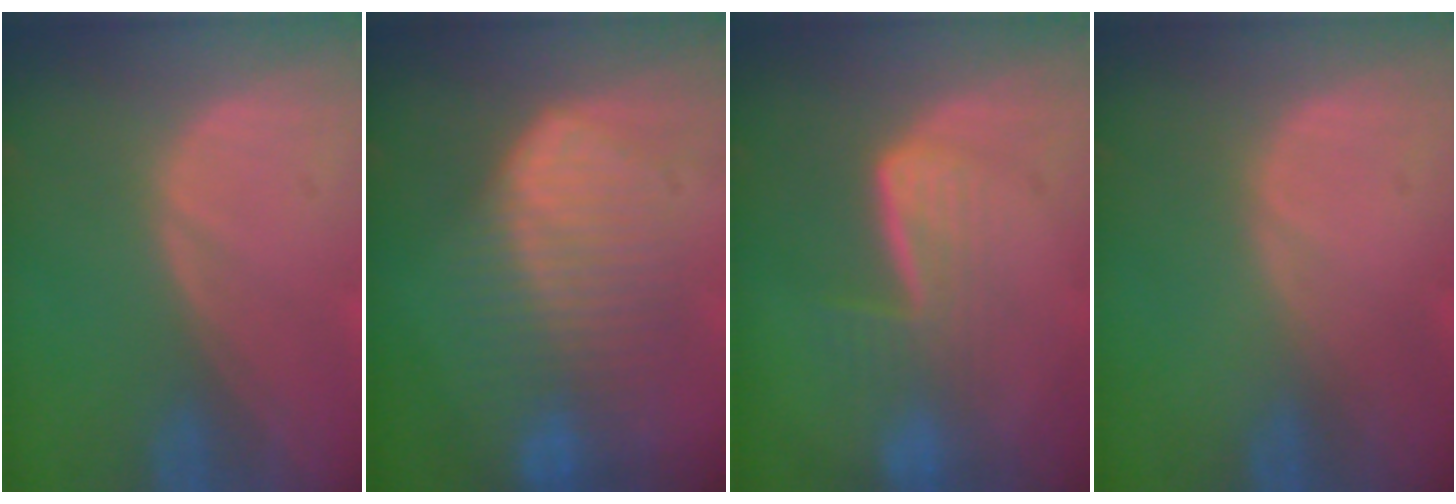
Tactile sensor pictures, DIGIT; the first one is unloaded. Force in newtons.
{"total": 9.4, "press": 9.4, "slide": 0.2}
{"total": 6.7, "press": 5.7, "slide": 3.6}
{"total": 0.0}